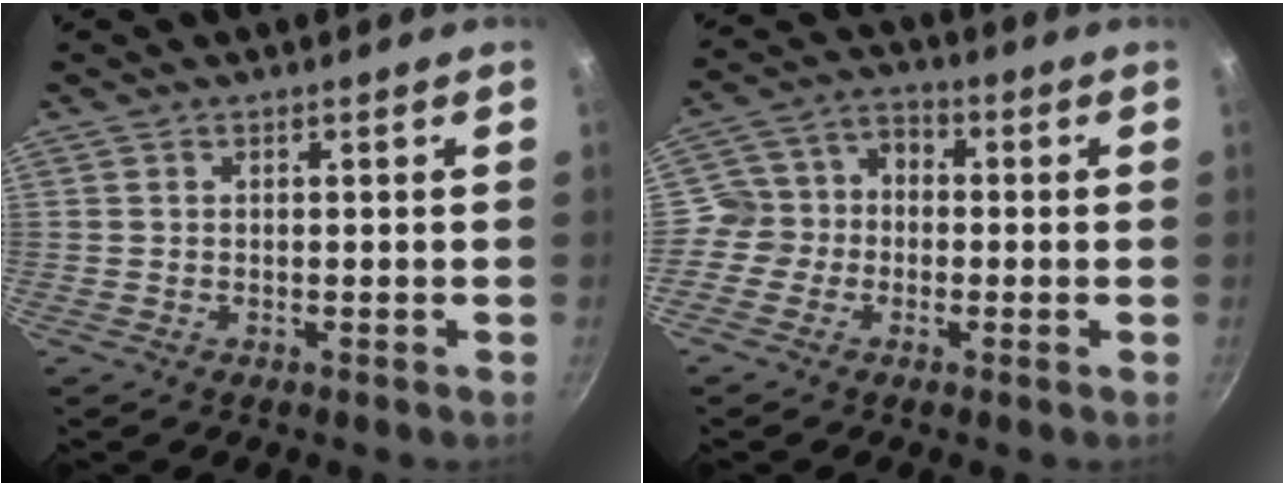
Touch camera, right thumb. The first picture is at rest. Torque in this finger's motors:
{"motor_torque": [0.12, -0.08, 0.05, 0.10, 0.04]}